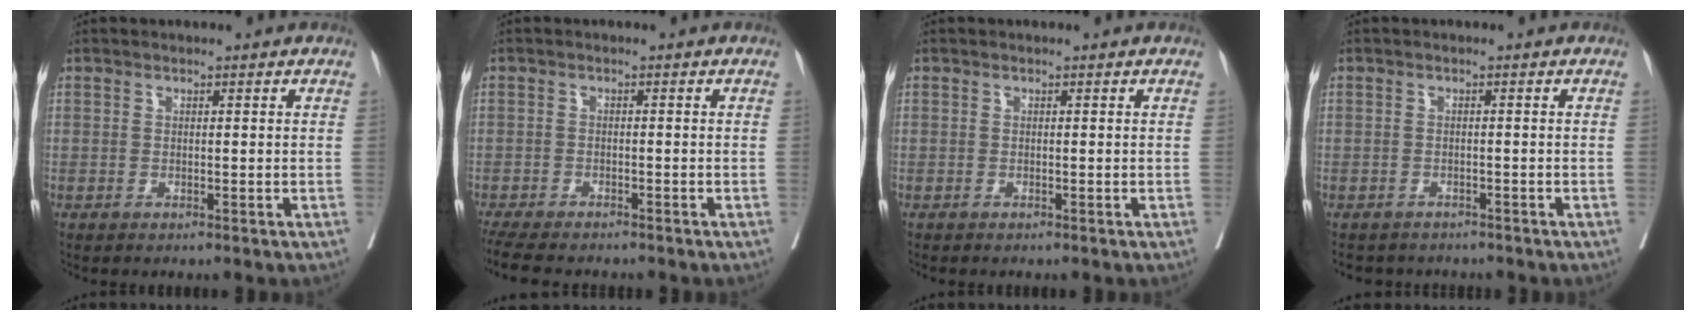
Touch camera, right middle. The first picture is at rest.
{"total": 8.5, "force": [-7.4, 1.9, 3.9], "torque": [-0.062, -0.012, -0.114]}
{"total": 0.0}
{"total": 3.9, "force": [-3.5, 1.6, 0.2], "torque": [0.000, 0.000, -0.047]}